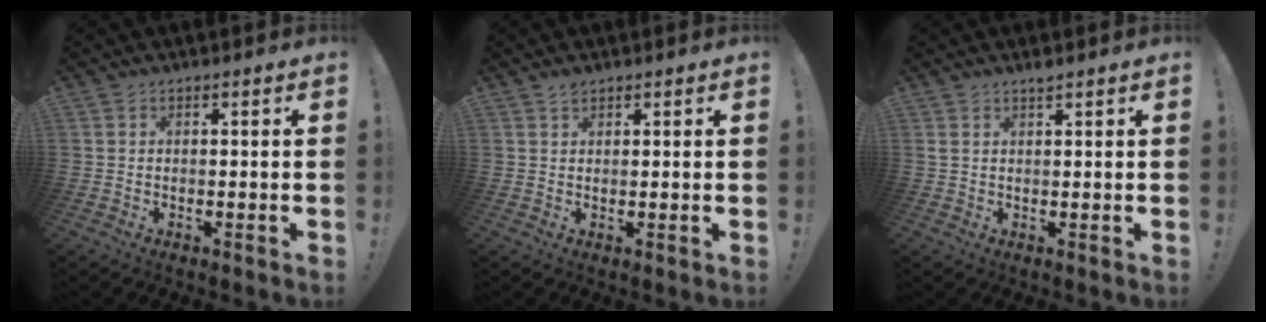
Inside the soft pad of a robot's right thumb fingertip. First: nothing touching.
{"total": 1.5, "force": [1.2, 0.6, 0.7], "torque": [-0.002, -0.005, 0.020]}
{"total": 1.3, "force": [1.2, 0.0, 0.6], "torque": [-0.007, -0.008, 0.021]}